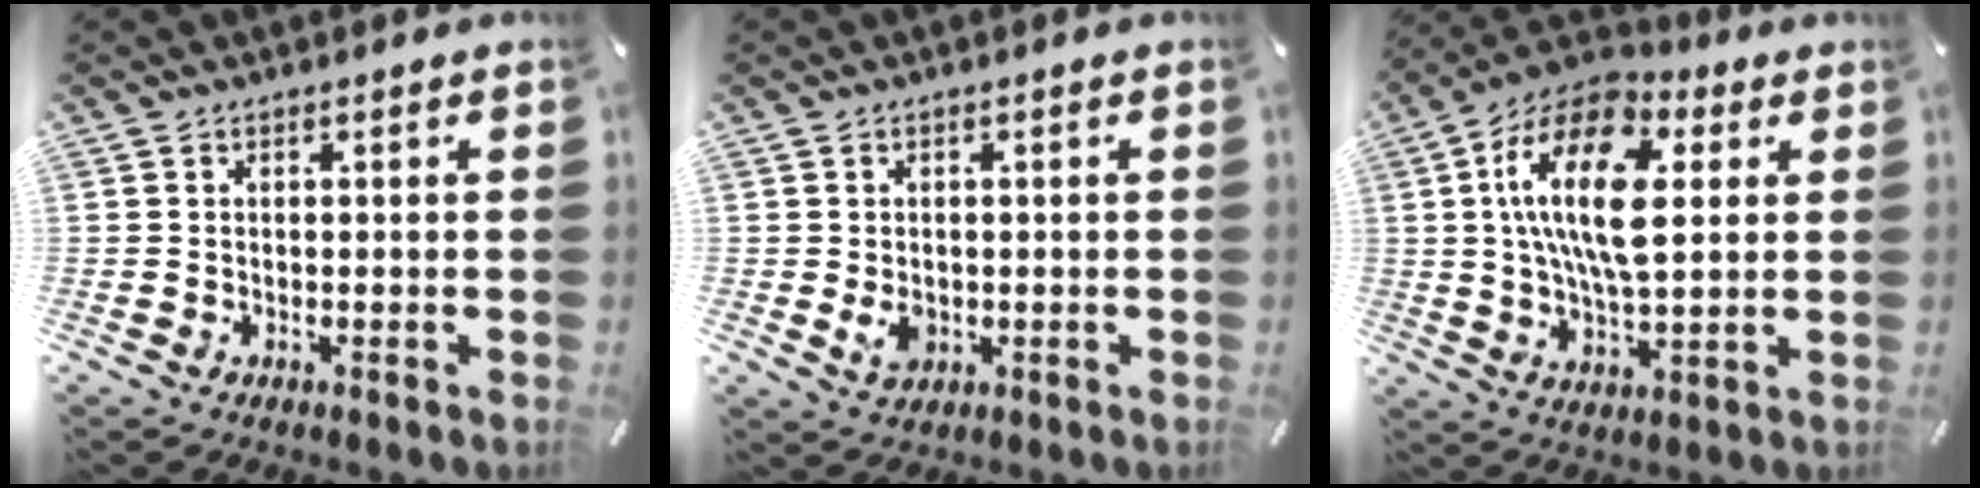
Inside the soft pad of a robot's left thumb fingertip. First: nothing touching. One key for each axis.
{"total": 3.3, "fx": -0.4, "fy": 2.6, "fz": 2.0, "tx": -0.035, "ty": -0.001, "tz": -0.010}
{"total": 18.8, "fx": 4.3, "fy": 9.7, "fz": 15.5, "tx": -0.316, "ty": 0.003, "tz": 0.069}